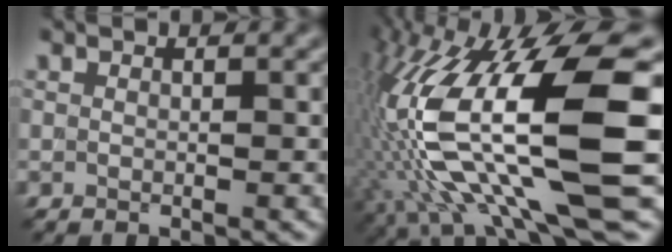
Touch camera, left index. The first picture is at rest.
{"total": 15.5, "force": [-1.4, 4.1, 14.9], "torque": [-0.296, 0.007, -0.011]}